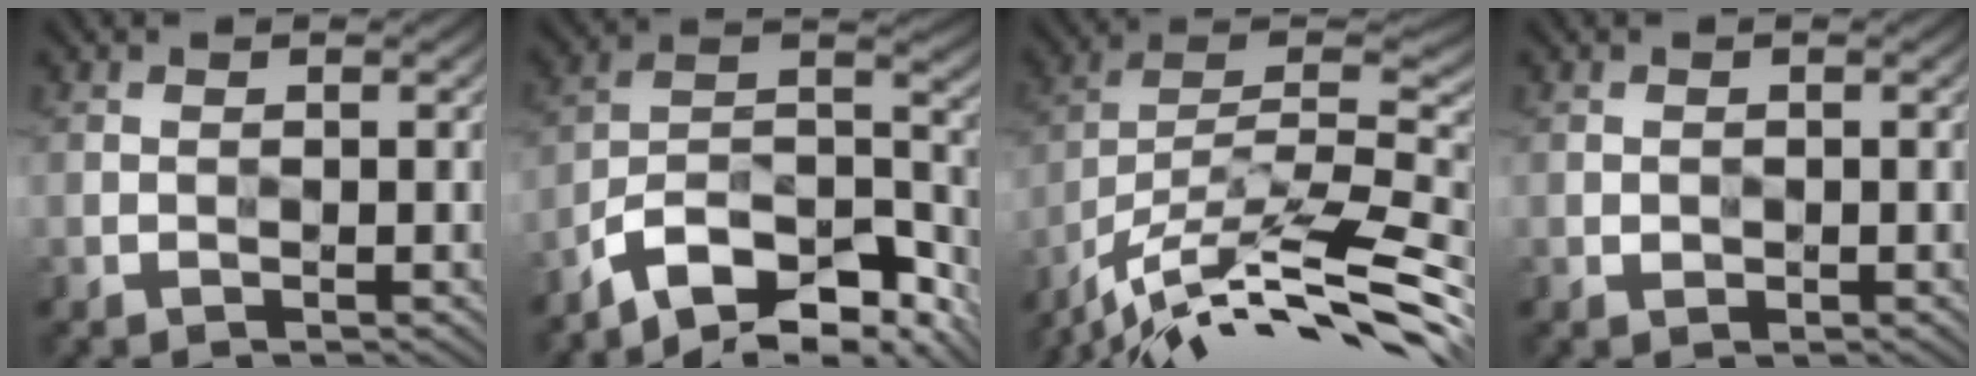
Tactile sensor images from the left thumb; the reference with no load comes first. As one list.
[{"total": 14.2, "force": [-10.4, 4.8, 8.3], "torque": [-0.163, 0.002, -0.176]}, {"total": 16.4, "force": [-11.4, 4.3, 11.0], "torque": [-0.236, 0.009, -0.205]}, {"total": 0.6, "force": [-0.1, 0.5, 0.3], "torque": [-0.002, -0.004, -0.002]}]